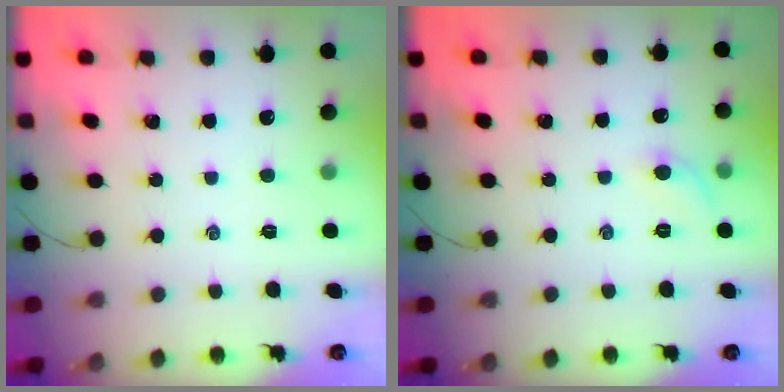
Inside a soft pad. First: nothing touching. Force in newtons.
{"total": 4.7, "press": 4.4, "slide": 1.5}